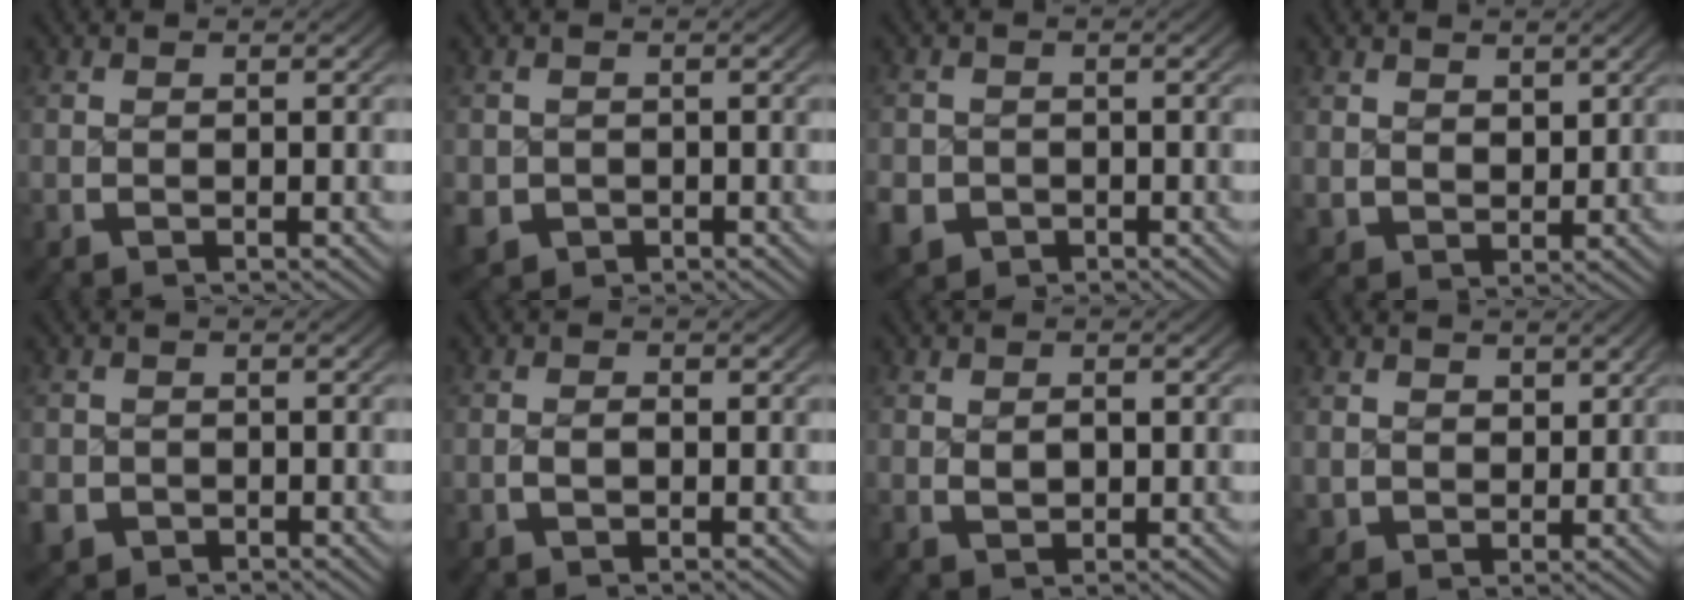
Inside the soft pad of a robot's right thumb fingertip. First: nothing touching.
{"total": 4.1, "force": [-1.8, 3.4, 1.4], "torque": [-0.039, -0.028, -0.017]}
{"total": 4.7, "force": [-2.3, 3.8, 1.4], "torque": [-0.038, -0.026, -0.031]}
{"total": 2.3, "force": [1.6, 1.5, 0.7], "torque": [-0.009, -0.009, 0.043]}
{"total": 3.0, "force": [-1.7, 2.4, 0.6], "torque": [-0.024, -0.018, -0.023]}
{"total": 1.0, "force": [-0.3, 0.5, 0.8], "torque": [-0.022, -0.003, -0.004]}
{"total": 1.4, "force": [0.3, 0.9, 1.0], "torque": [-0.023, -0.008, 0.014]}
{"total": 2.9, "force": [2.0, 1.9, 1.0], "torque": [-0.014, -0.009, 0.047]}